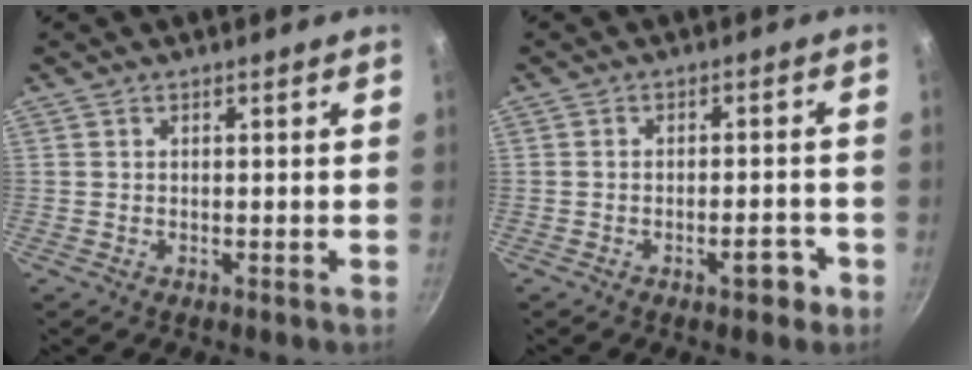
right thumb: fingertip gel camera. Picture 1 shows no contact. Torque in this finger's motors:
{"motor_torque": [-0.01, 0.05, -0.15, 0.01, -0.01]}